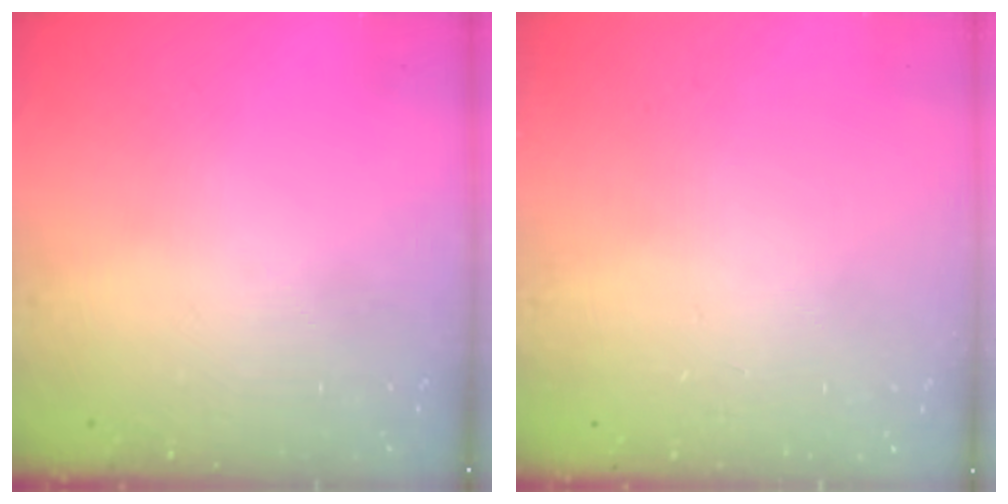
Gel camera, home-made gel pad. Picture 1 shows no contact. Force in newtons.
{"total": 2.6, "press": 2.6, "slide": 0.2}